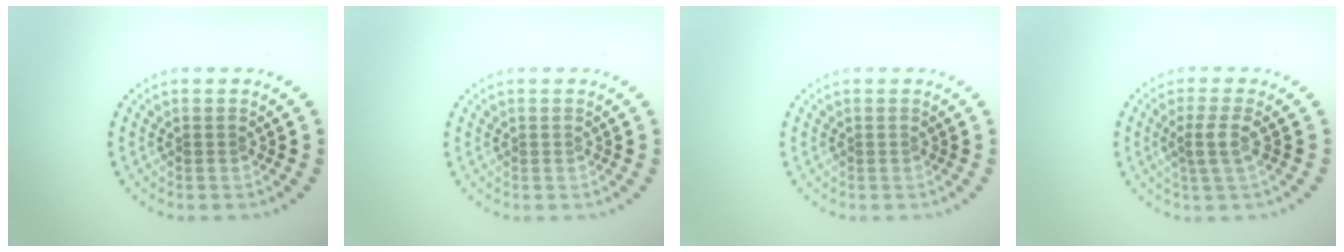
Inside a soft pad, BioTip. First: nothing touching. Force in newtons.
{"total": 0.0}
{"total": 0.0}
{"total": 2.1, "press": 1.6, "slide": 1.3}